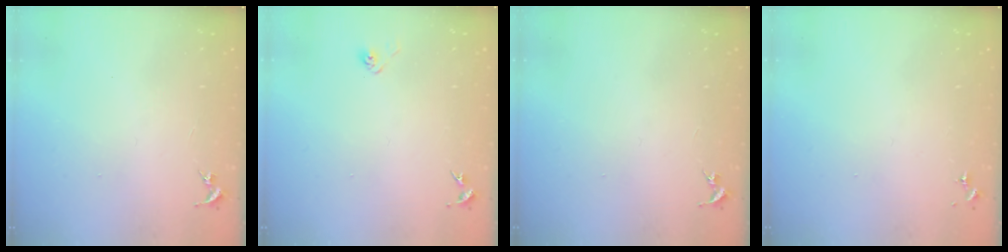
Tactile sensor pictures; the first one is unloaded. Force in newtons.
{"total": 2.8, "press": 2.6, "slide": 1.1}
{"total": 0.0}
{"total": 0.0}